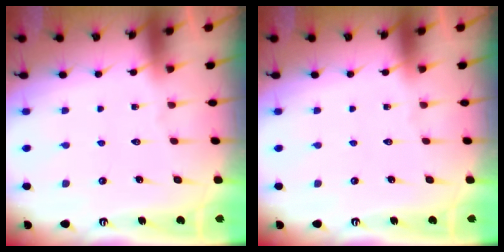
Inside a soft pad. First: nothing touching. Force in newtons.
{"total": 0.0}